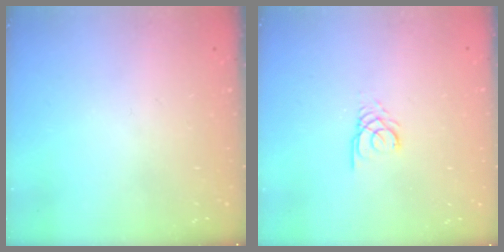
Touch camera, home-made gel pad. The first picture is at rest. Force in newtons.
{"total": 2.7, "press": 2.7, "slide": 0.3}